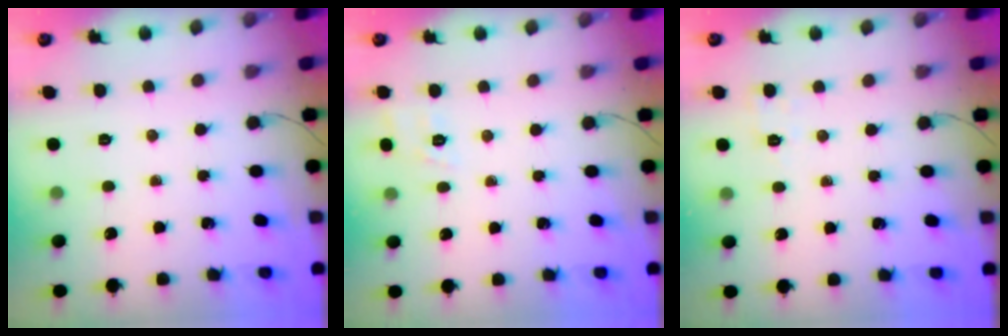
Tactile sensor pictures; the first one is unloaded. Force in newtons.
{"total": 2.7, "press": 2.0, "slide": 1.8}
{"total": 2.5, "press": 1.8, "slide": 1.7}